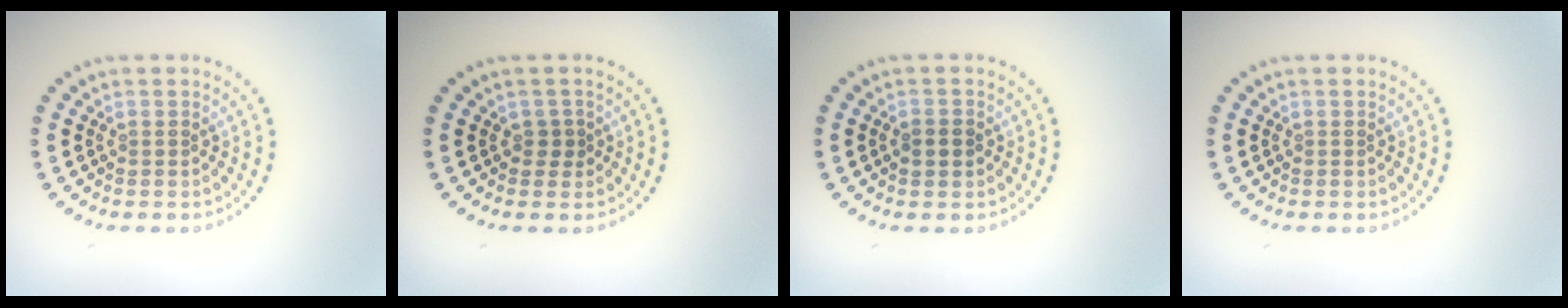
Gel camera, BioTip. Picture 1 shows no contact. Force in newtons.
{"total": 1.1, "press": 0.8, "slide": 0.7}
{"total": 1.5, "press": 1.5, "slide": 0.2}
{"total": 0.0}